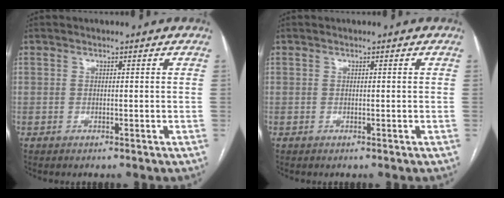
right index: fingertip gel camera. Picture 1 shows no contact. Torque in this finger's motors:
{"motor_torque": [-0.01, -0.04, 0.04, 0.01]}